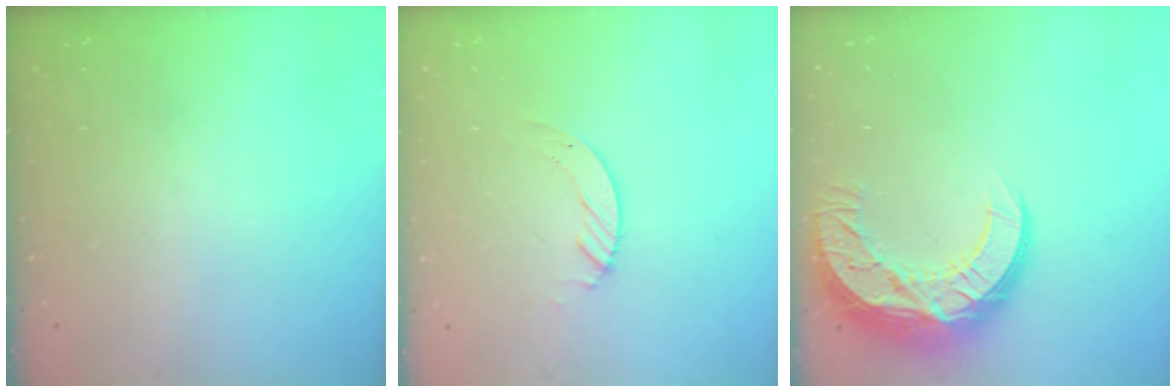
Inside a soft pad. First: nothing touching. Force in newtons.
{"total": 2.4, "press": 2.4, "slide": 0.2}
{"total": 16.0, "press": 16.0, "slide": 1.3}